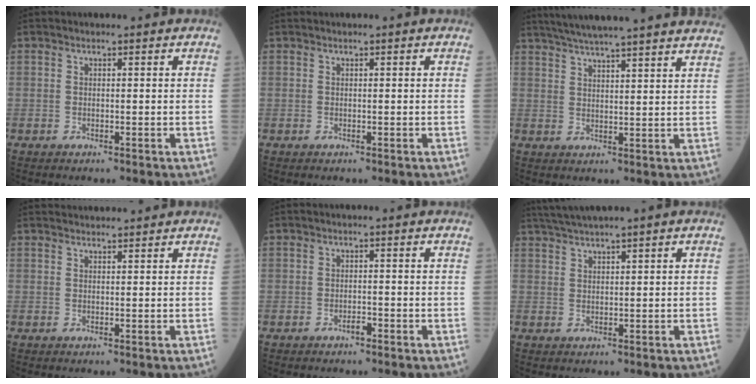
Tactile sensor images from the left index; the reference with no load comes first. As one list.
[{"total": 0.0}, {"total": 20.8, "force": [18.7, -0.2, 9.3], "torque": [-0.154, 0.004, 0.245]}, {"total": 3.7, "force": [3.6, 0.0, 0.7], "torque": [-0.010, 0.029, 0.056]}, {"total": 1.0, "force": [-0.8, 0.2, 0.5], "torque": [-0.011, 0.001, -0.013]}, {"total": 4.4, "force": [3.5, -0.9, 2.6], "torque": [-0.059, 0.017, 0.071]}]